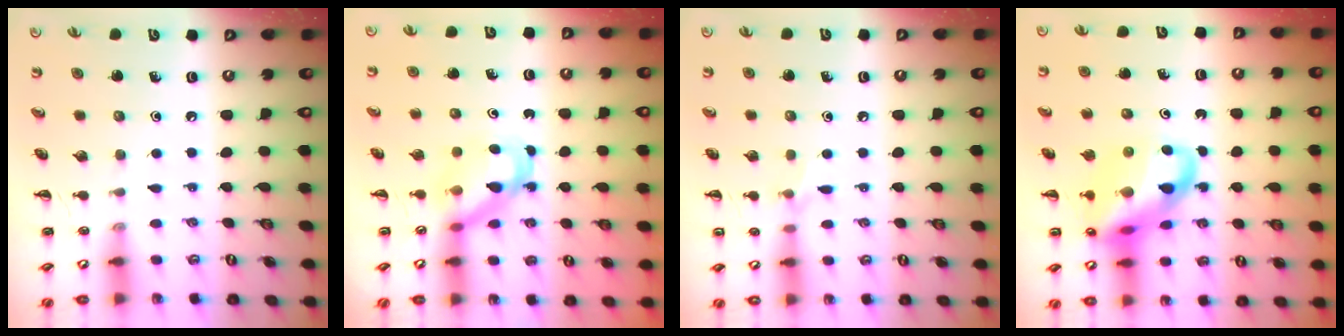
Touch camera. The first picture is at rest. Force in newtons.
{"total": 5.0, "press": 5.0, "slide": 0.7}
{"total": 5.2, "press": 4.9, "slide": 1.7}
{"total": 17.3, "press": 17.0, "slide": 3.1}